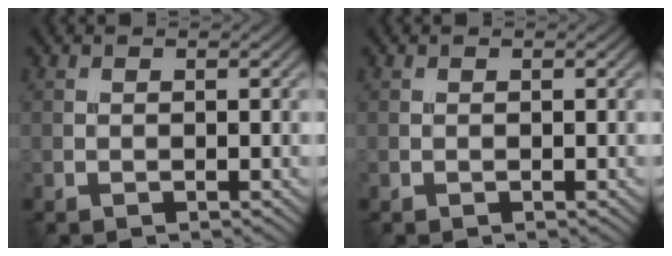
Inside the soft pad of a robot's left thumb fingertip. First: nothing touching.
{"total": 0.0}